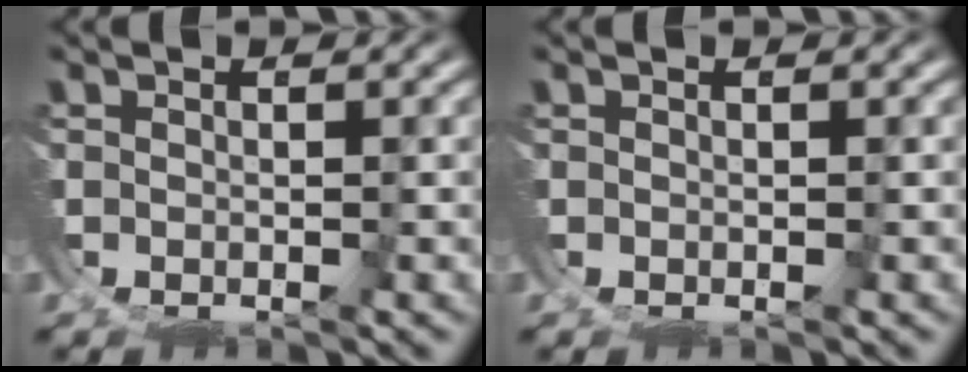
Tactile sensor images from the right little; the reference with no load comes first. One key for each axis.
{"total": 0.0}